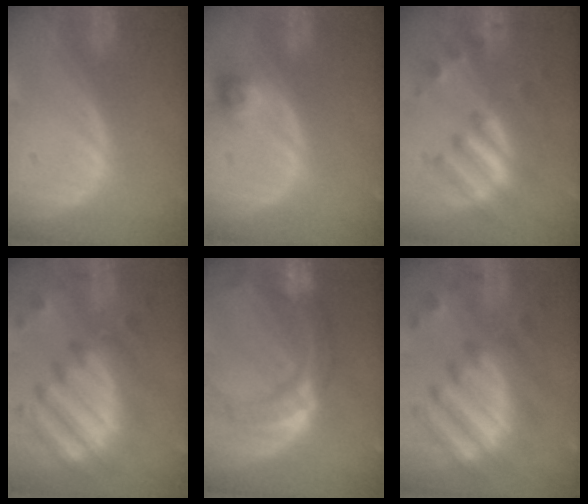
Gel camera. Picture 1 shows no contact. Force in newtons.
{"total": 2.6, "press": 2.4, "slide": 1.0}
{"total": 7.6, "press": 7.6, "slide": 0.9}
{"total": 11.7, "press": 10.4, "slide": 5.3}
{"total": 11.3, "press": 9.5, "slide": 6.1}
{"total": 10.7, "press": 10.2, "slide": 3.2}